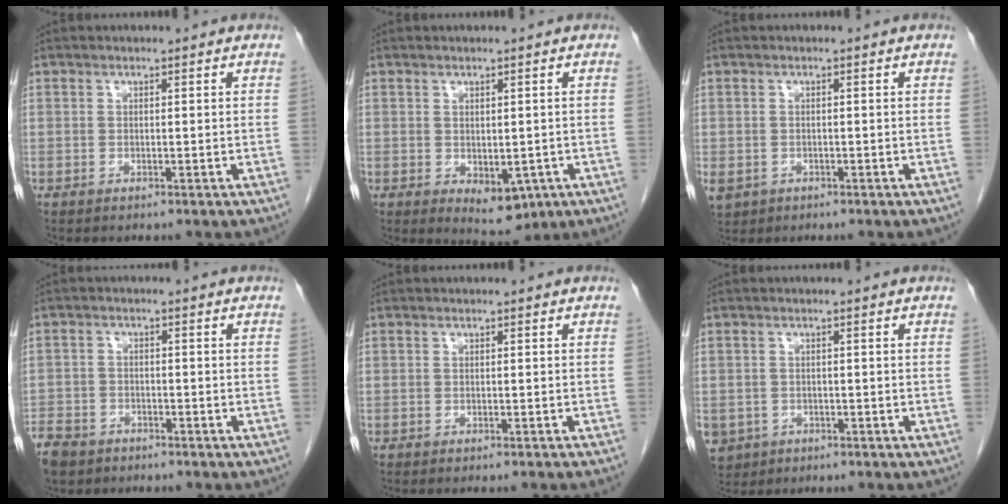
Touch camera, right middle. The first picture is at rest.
{"total": 4.7, "force": [-1.3, 2.5, 3.7], "torque": [-0.044, -0.011, -0.001]}
{"total": 4.6, "force": [-2.0, 3.8, 1.6], "torque": [-0.043, -0.005, -0.026]}
{"total": 6.8, "force": [-5.3, 3.9, 1.9], "torque": [-0.047, -0.003, -0.094]}
{"total": 3.0, "force": [-2.6, -0.3, 1.3], "torque": [-0.015, 0.002, -0.032]}
{"total": 5.7, "force": [-2.7, 4.8, 1.4], "torque": [-0.034, 0.000, -0.039]}